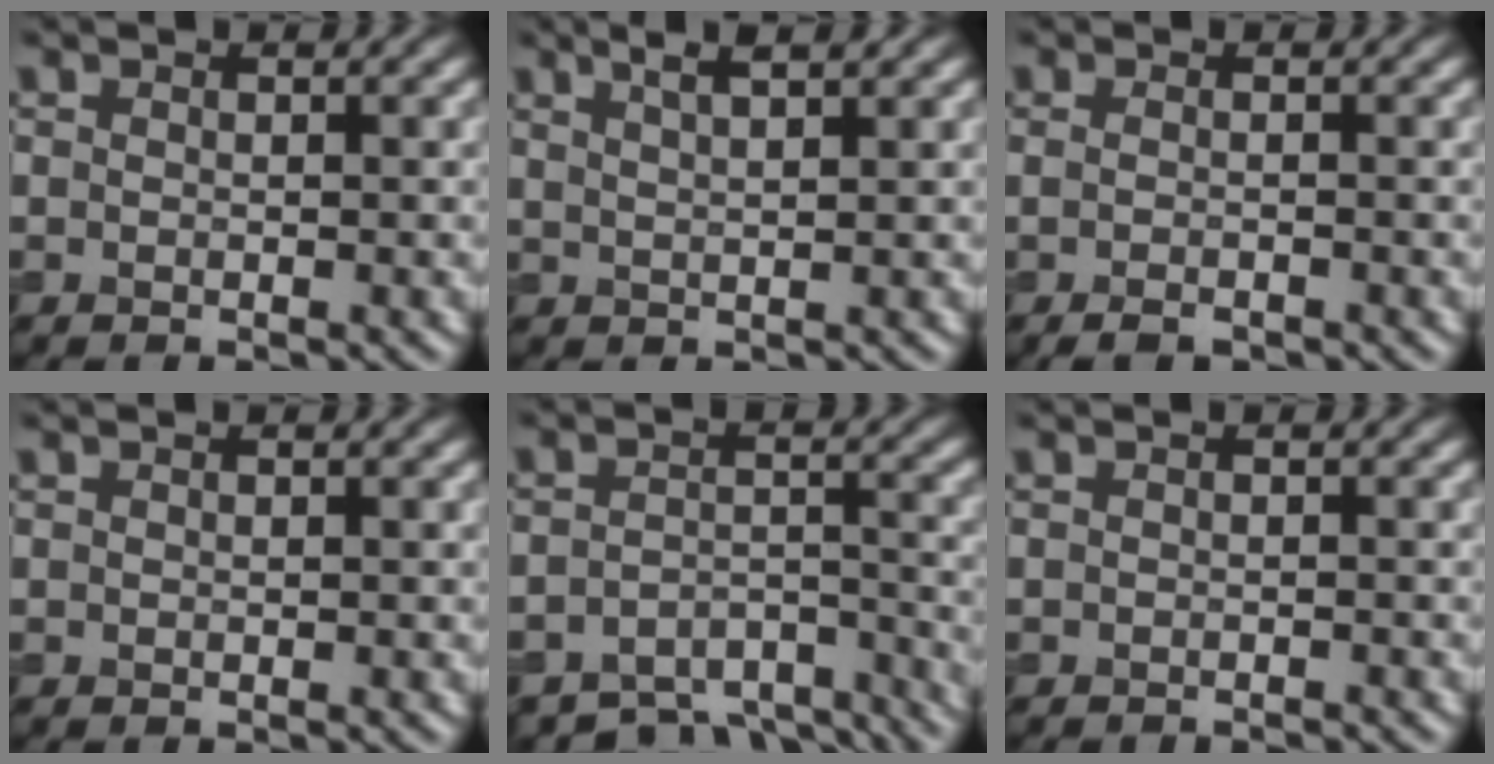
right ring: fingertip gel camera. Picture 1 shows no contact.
{"total": 3.4, "force": [2.1, 1.1, 2.5], "torque": [-0.013, 0.015, 0.010]}
{"total": 2.1, "force": [-0.9, 0.7, 1.8], "torque": [-0.029, -0.009, -0.018]}
{"total": 0.0}
{"total": 7.5, "force": [-6.5, 2.8, 2.6], "torque": [-0.036, -0.016, -0.092]}
{"total": 1.6, "force": [-1.4, 0.3, 0.7], "torque": [0.005, -0.005, -0.022]}